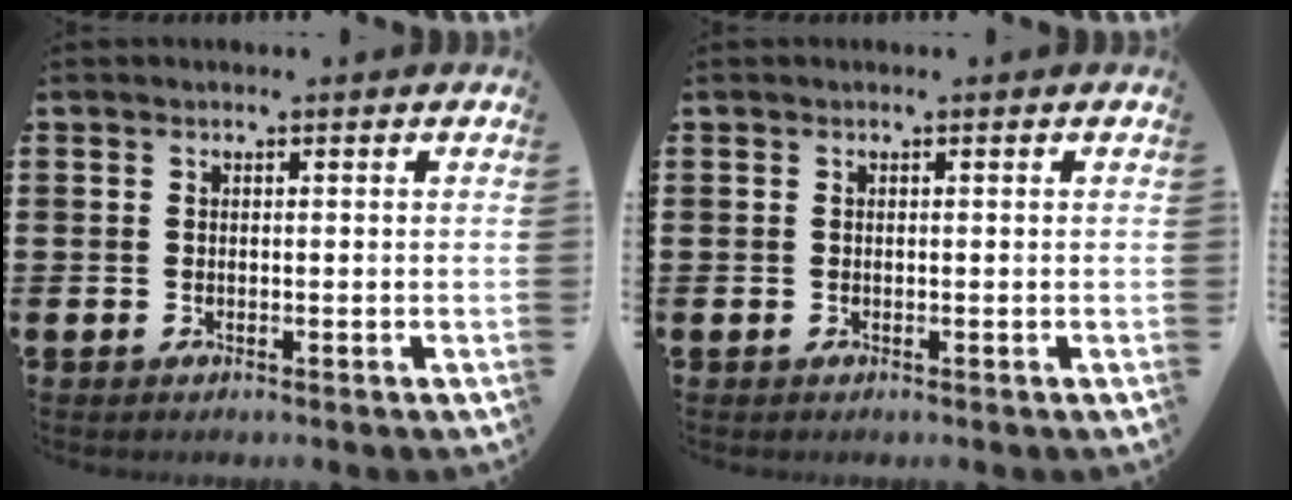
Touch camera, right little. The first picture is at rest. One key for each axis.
{"total": 0.0}